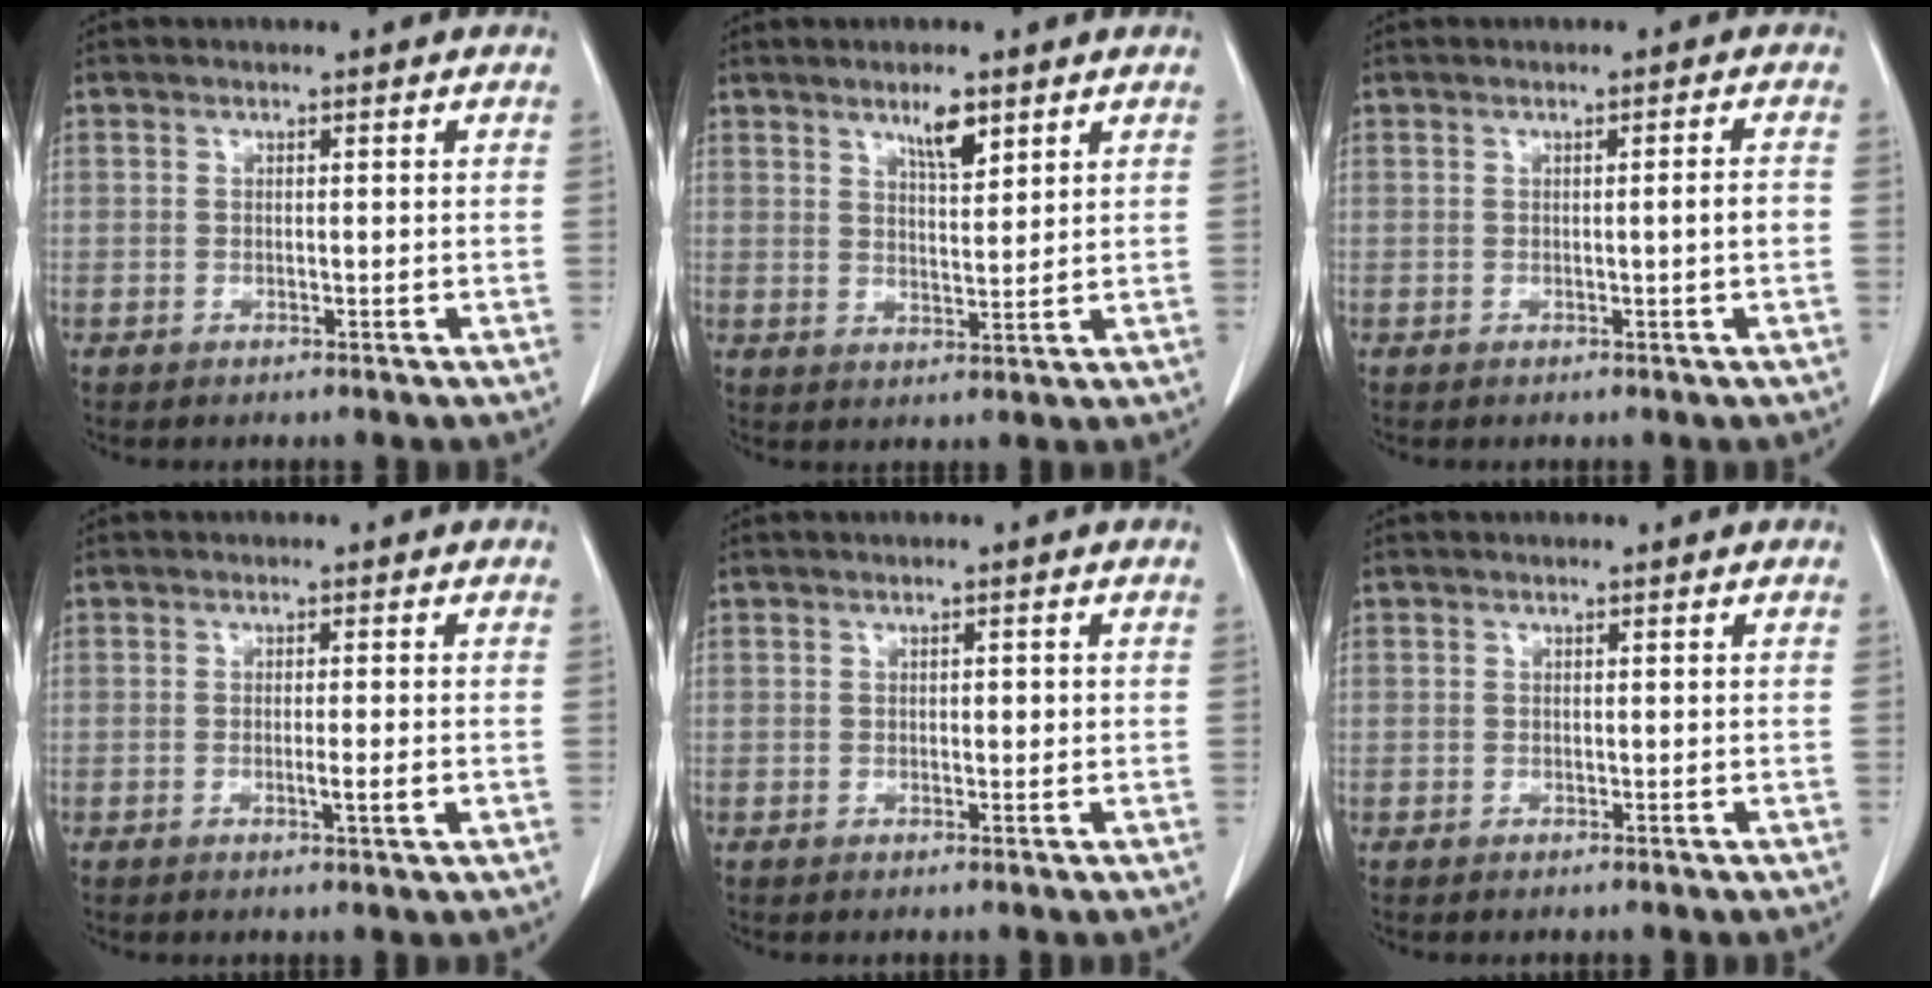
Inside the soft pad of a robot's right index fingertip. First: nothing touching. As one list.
[{"total": 4.3, "force": [2.9, 0.9, 3.1], "torque": [-0.056, -0.005, 0.051]}, {"total": 1.9, "force": [-0.4, -0.4, 1.8], "torque": [-0.027, -0.002, -0.005]}, {"total": 2.6, "force": [-0.7, -0.1, 2.5], "torque": [-0.040, -0.006, -0.011]}, {"total": 0.9, "force": [0.1, 0.4, 0.8], "torque": [-0.013, 0.000, 0.002]}, {"total": 0.0}]